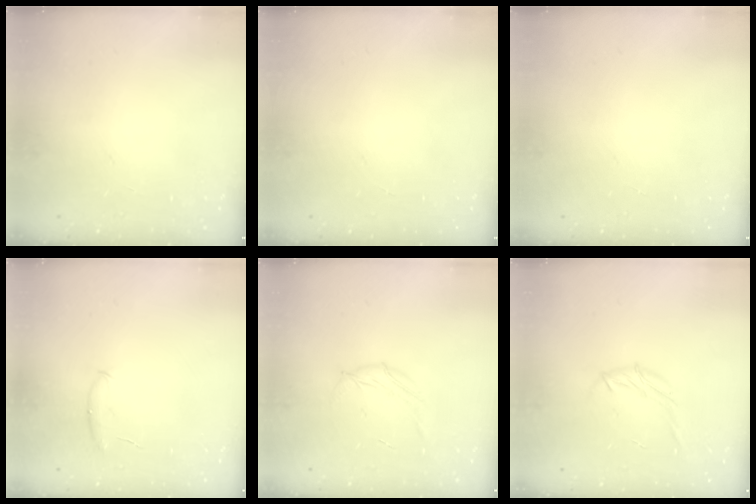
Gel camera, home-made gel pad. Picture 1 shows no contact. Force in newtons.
{"total": 0.0}
{"total": 0.0}
{"total": 5.8, "press": 5.7, "slide": 1.2}
{"total": 5.2, "press": 5.1, "slide": 1.0}
{"total": 6.4, "press": 6.3, "slide": 1.4}